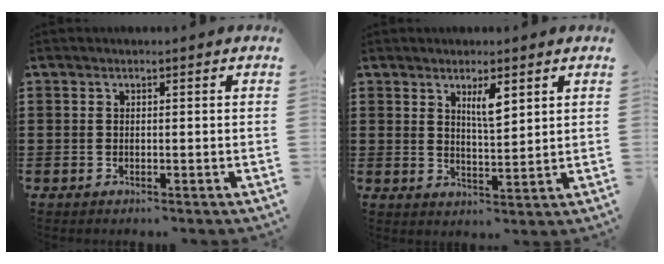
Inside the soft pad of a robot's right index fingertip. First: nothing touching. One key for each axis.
{"total": 3.9, "fx": 2.2, "fy": 1.0, "fz": 3.1, "tx": -0.057, "ty": 0.001, "tz": 0.035}